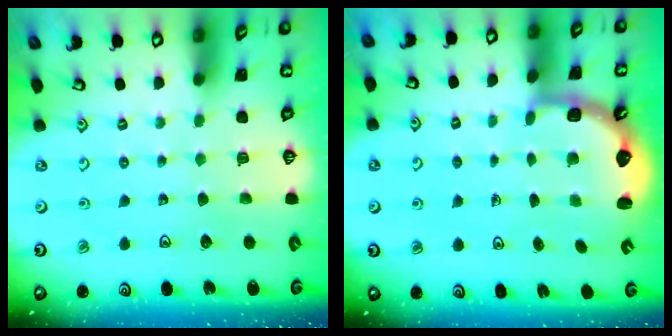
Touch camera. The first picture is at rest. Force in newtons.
{"total": 2.7, "press": 2.1, "slide": 1.7}